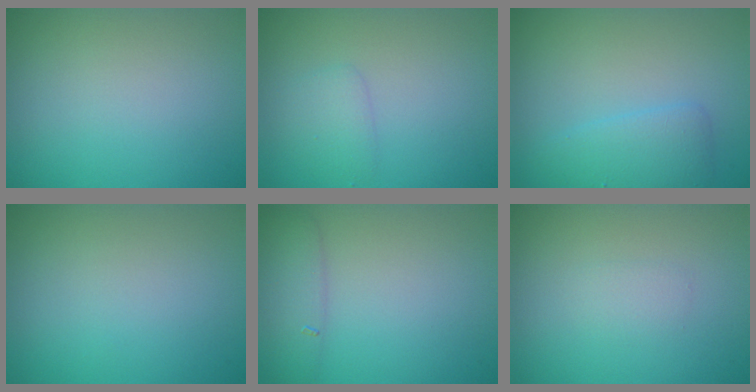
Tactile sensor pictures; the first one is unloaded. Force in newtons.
{"total": 1.6, "press": 1.6, "slide": 0.1}
{"total": 2.6, "press": 2.6, "slide": 0.1}
{"total": 0.0}
{"total": 2.5, "press": 2.5, "slide": 0.1}
{"total": 1.0, "press": 1.0, "slide": 0.0}